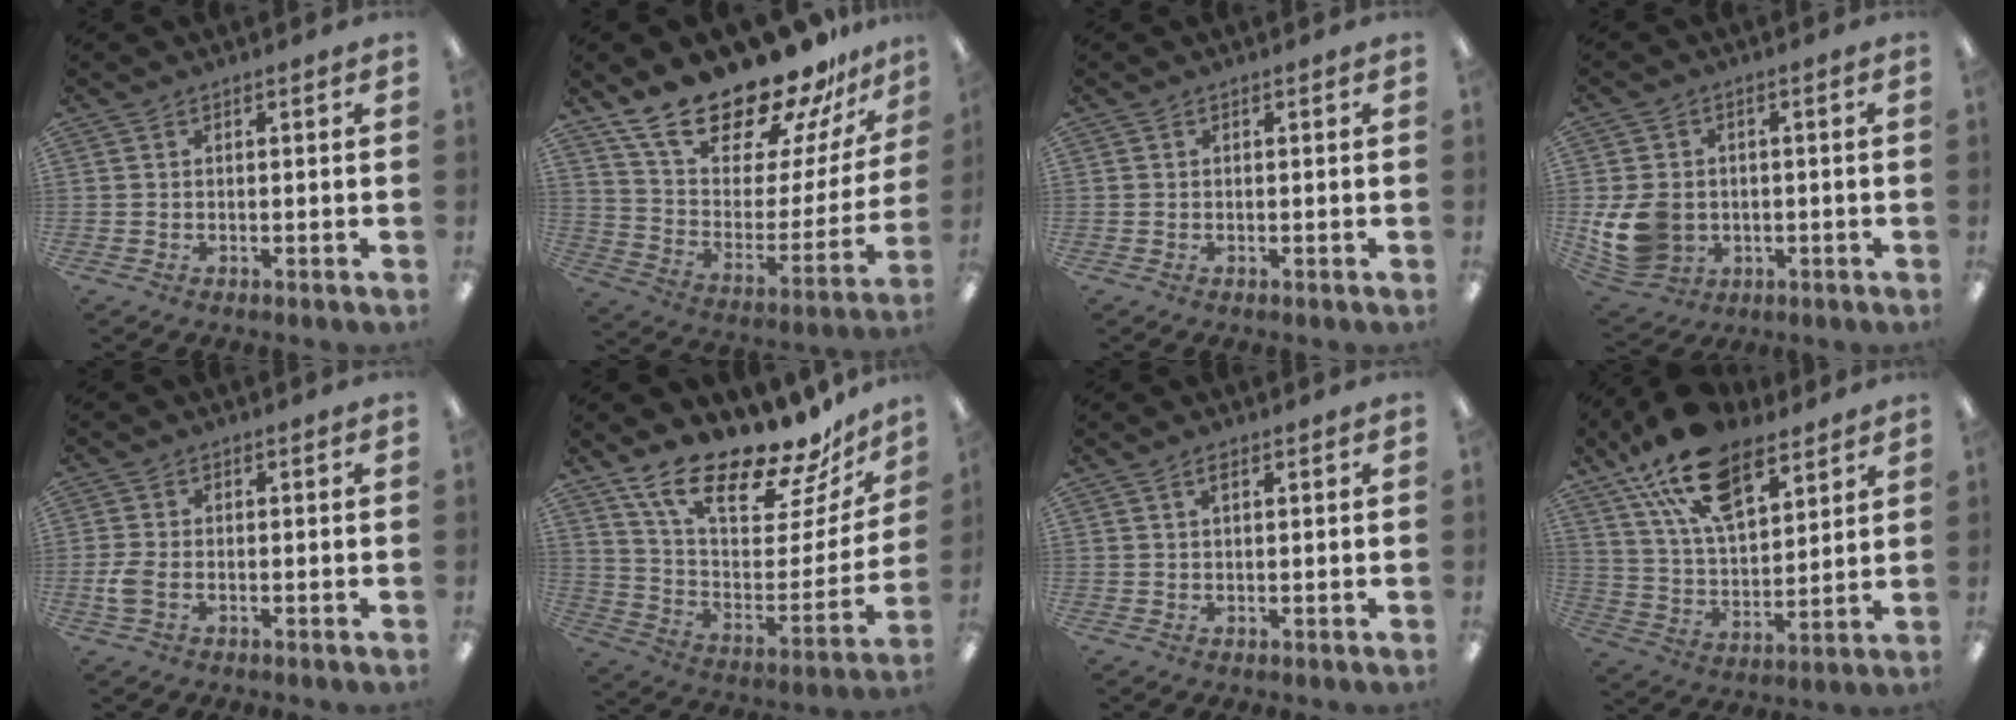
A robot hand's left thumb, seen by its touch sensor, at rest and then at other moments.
{"total": 23.8, "force": [19.8, 7.9, 10.5], "torque": [-0.175, -0.147, 0.346]}
{"total": 0.0}
{"total": 11.3, "force": [-1.2, 9.4, 6.1], "torque": [-0.139, 0.006, -0.015]}
{"total": 3.8, "force": [-1.0, 2.1, 2.9], "torque": [-0.068, 0.000, -0.021]}
{"total": 20.5, "force": [17.3, 5.5, 9.7], "torque": [-0.161, -0.137, 0.295]}
{"total": 1.6, "force": [0.9, 0.5, 1.2], "torque": [-0.019, -0.001, 0.013]}
{"total": 19.6, "force": [12.6, 9.7, 11.4], "torque": [-0.207, -0.051, 0.227]}